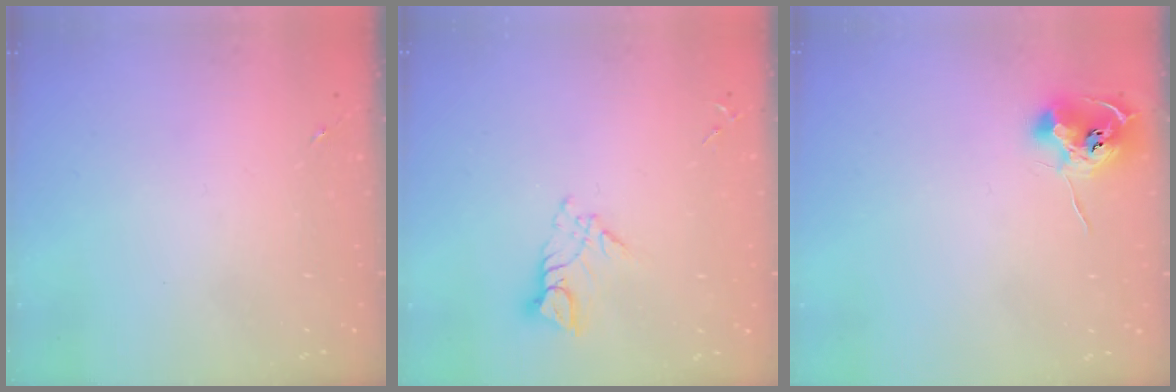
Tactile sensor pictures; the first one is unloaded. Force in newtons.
{"total": 7.5, "press": 7.4, "slide": 0.6}
{"total": 9.9, "press": 9.8, "slide": 0.9}